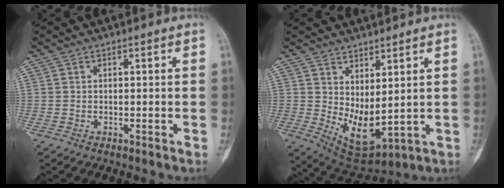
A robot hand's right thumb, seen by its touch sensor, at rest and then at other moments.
{"total": 9.4, "force": [1.4, 4.5, 8.1], "torque": [-0.123, -0.029, 0.052]}